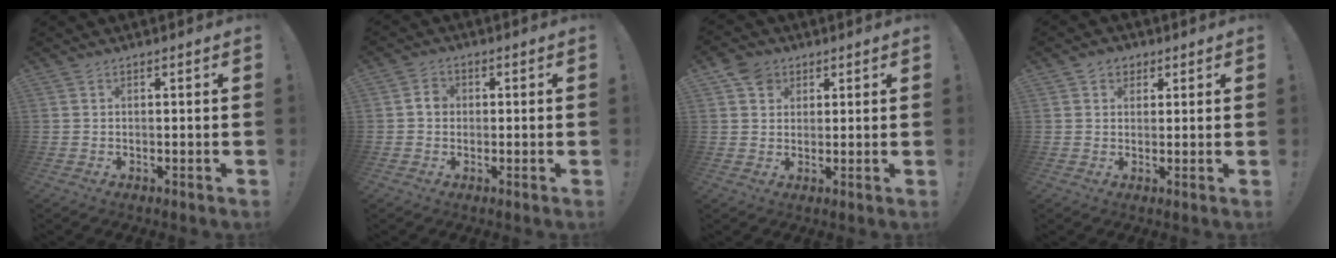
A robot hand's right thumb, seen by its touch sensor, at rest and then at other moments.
{"total": 3.4, "force": [-0.3, 2.8, 1.8], "torque": [-0.022, 0.008, -0.007]}
{"total": 6.1, "force": [3.1, 5.0, 1.8], "torque": [-0.018, -0.013, 0.060]}
{"total": 3.8, "force": [1.6, 3.2, 1.1], "torque": [-0.009, -0.003, 0.029]}